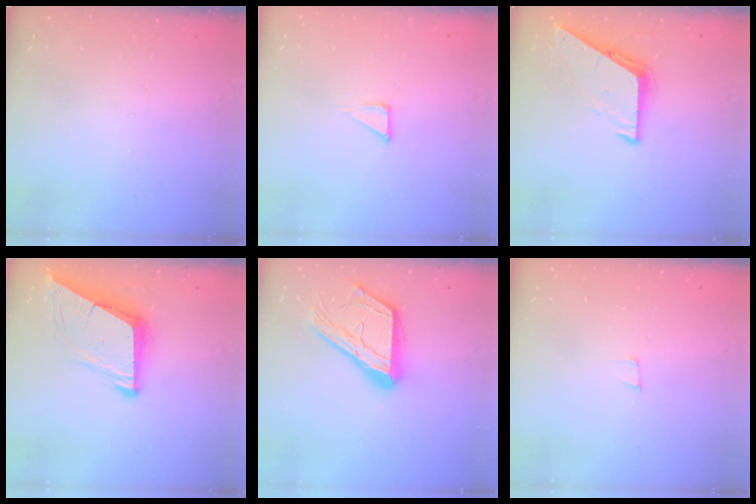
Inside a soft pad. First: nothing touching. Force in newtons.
{"total": 2.8, "press": 2.8, "slide": 0.1}
{"total": 8.4, "press": 8.4, "slide": 0.9}
{"total": 9.1, "press": 9.0, "slide": 1.3}
{"total": 16.7, "press": 16.7, "slide": 1.4}
{"total": 4.4, "press": 3.3, "slide": 2.9}